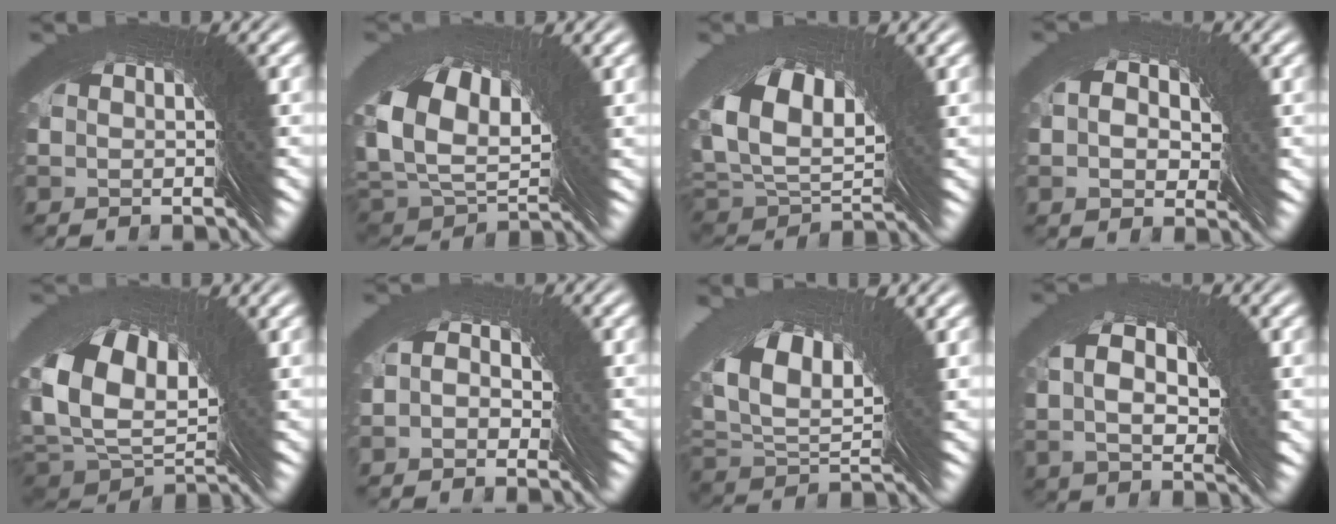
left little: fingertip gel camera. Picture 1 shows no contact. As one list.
[{"total": 6.2, "force": [1.8, 4.0, 4.4], "torque": [-0.084, 0.010, 0.021]}, {"total": 5.4, "force": [1.6, 3.0, 4.3], "torque": [-0.080, 0.007, 0.020]}, {"total": 1.7, "force": [1.0, 1.4, 0.0], "torque": [0.008, 0.014, 0.009]}, {"total": 7.4, "force": [0.8, 4.7, 5.6], "torque": [-0.097, 0.001, 0.009]}, {"total": 2.2, "force": [0.6, 2.1, 0.1], "torque": [0.013, 0.015, -0.002]}, {"total": 4.5, "force": [2.8, 1.7, 3.1], "torque": [-0.066, 0.019, 0.039]}, {"total": 1.0, "force": [1.0, 0.3, 0.2], "torque": [0.004, 0.025, 0.006]}]